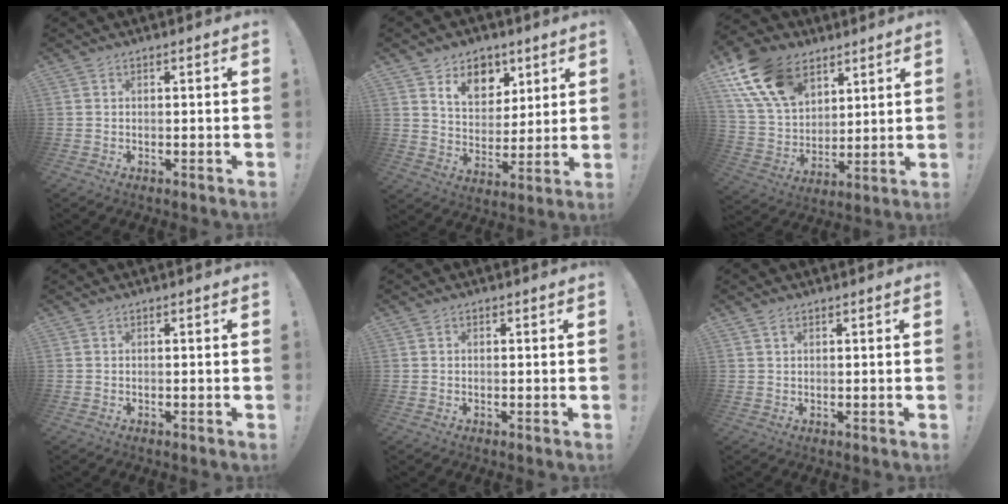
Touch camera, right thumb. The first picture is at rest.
{"total": 11.4, "force": [7.2, 8.0, 3.8], "torque": [-0.058, -0.044, 0.140]}
{"total": 18.0, "force": [10.3, 11.4, 9.4], "torque": [-0.189, -0.046, 0.199]}
{"total": 0.0}
{"total": 0.0}
{"total": 1.3, "force": [0.9, 0.6, 0.8], "torque": [-0.011, -0.002, 0.015]}